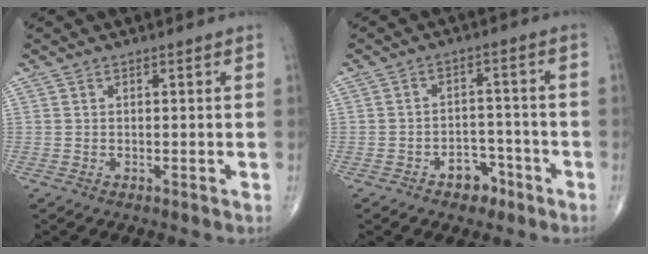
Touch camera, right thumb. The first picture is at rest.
{"total": 5.2, "force": [-3.2, 3.4, 2.2], "torque": [-0.005, 0.035, -0.046]}